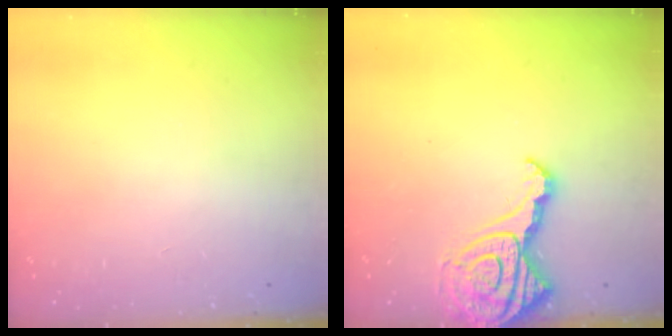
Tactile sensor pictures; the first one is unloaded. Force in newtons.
{"total": 13.1, "press": 13.0, "slide": 1.4}